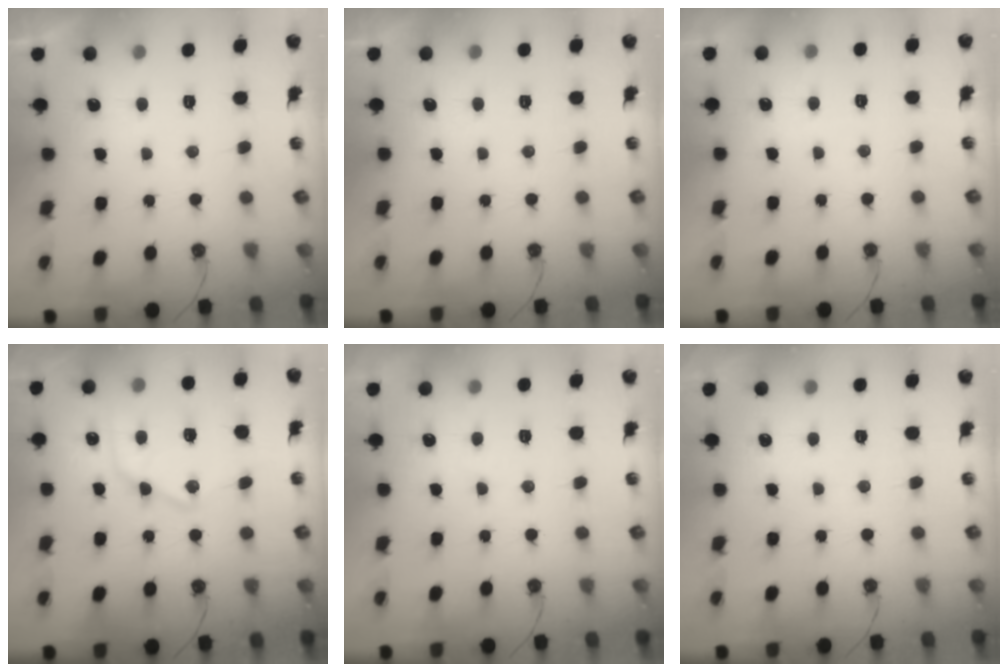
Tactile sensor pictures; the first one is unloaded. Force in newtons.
{"total": 0.0}
{"total": 2.9, "press": 2.9, "slide": 0.5}
{"total": 15.3, "press": 15.2, "slide": 0.9}
{"total": 6.5, "press": 6.4, "slide": 0.9}
{"total": 2.4, "press": 2.4, "slide": 0.4}